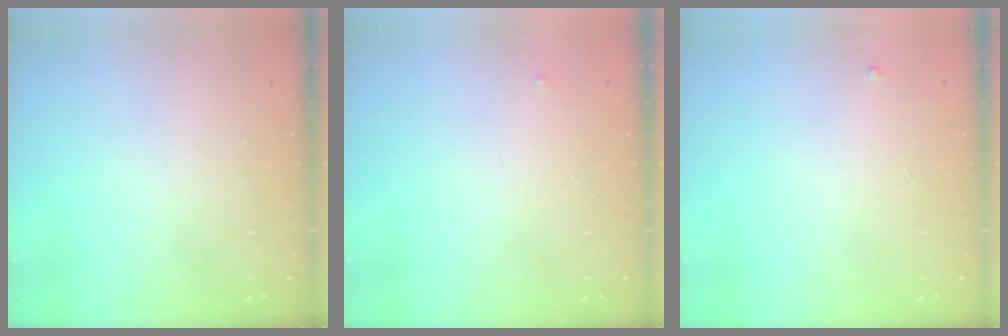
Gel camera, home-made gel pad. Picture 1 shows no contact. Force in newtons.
{"total": 2.5, "press": 2.4, "slide": 0.4}
{"total": 2.3, "press": 2.3, "slide": 0.3}